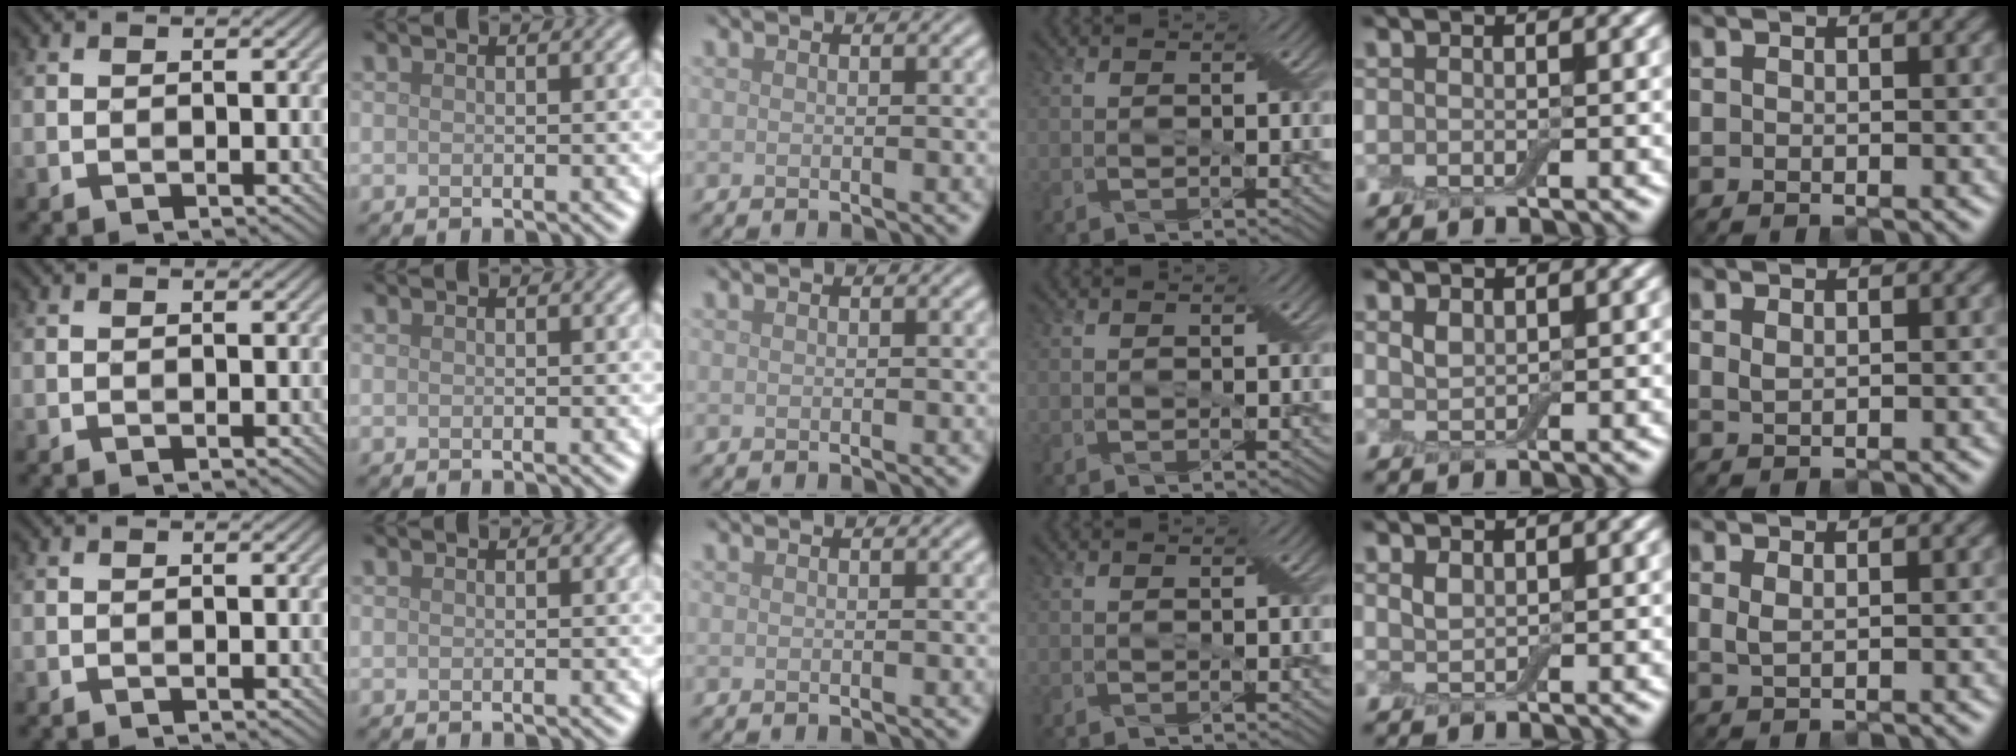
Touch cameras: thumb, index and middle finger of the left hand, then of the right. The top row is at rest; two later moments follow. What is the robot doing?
{"motion": "press", "object": "electronic device side button"}